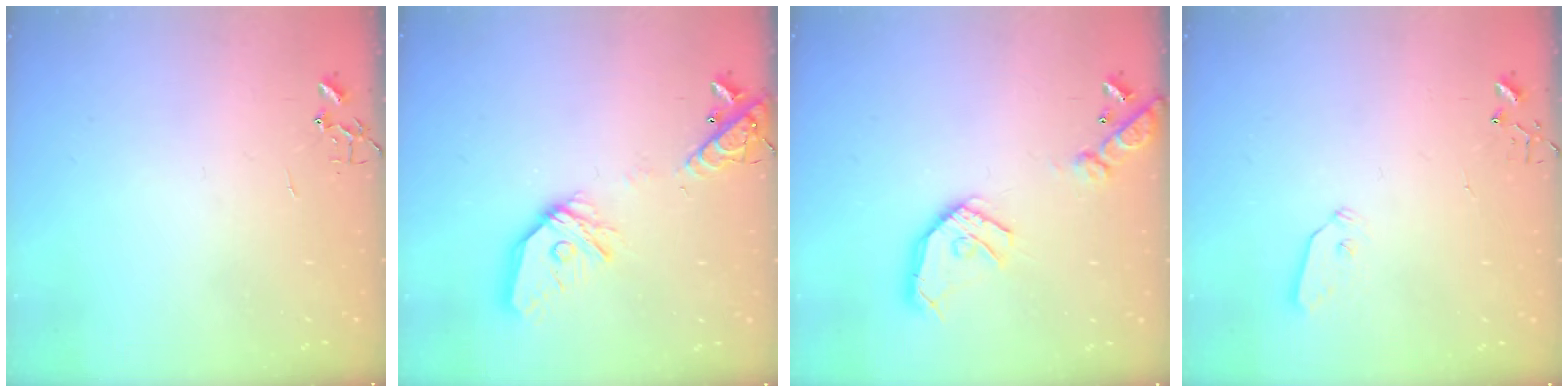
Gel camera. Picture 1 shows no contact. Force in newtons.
{"total": 18.3, "press": 18.2, "slide": 2.6}
{"total": 16.6, "press": 16.4, "slide": 2.5}
{"total": 4.3, "press": 4.3, "slide": 0.3}